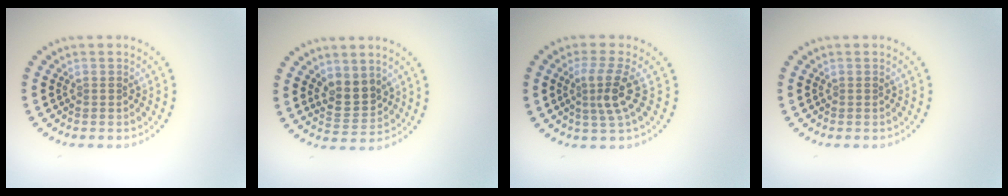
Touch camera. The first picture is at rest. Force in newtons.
{"total": 2.9, "press": 2.7, "slide": 1.1}
{"total": 3.0, "press": 2.3, "slide": 1.9}
{"total": 0.0}